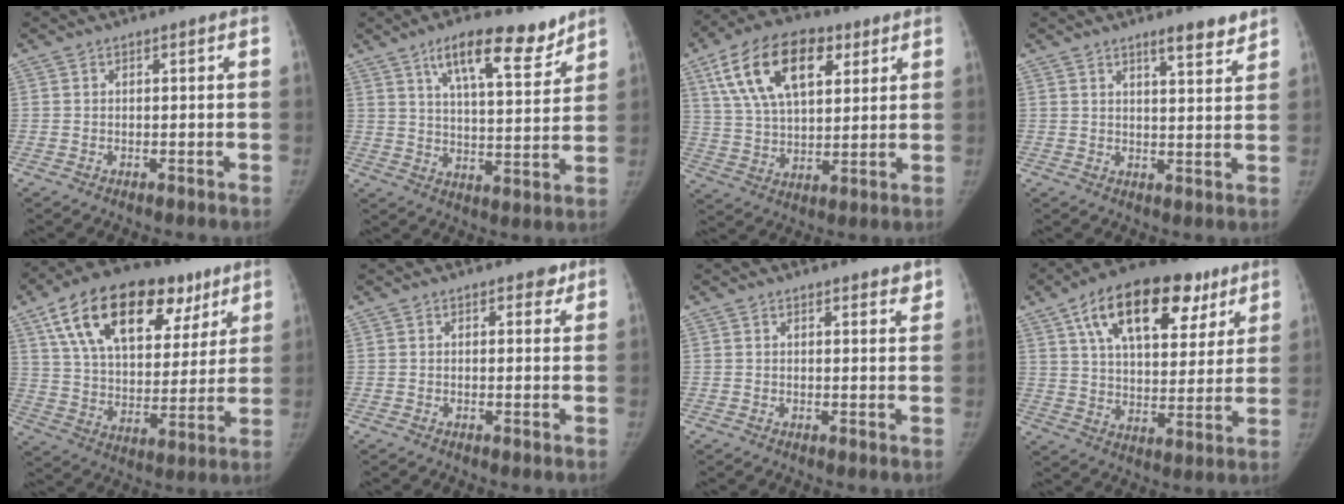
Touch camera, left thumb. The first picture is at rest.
{"total": 13.5, "force": [9.1, 4.5, 8.9], "torque": [-0.109, -0.046, 0.148]}
{"total": 19.0, "force": [8.4, 10.3, 13.5], "torque": [-0.220, -0.008, 0.149]}
{"total": 5.7, "force": [4.5, 1.1, 3.4], "torque": [-0.035, -0.032, 0.063]}
{"total": 26.9, "force": [13.9, 14.9, 17.5], "torque": [-0.254, 0.003, 0.229]}
{"total": 1.8, "force": [1.2, 1.1, 0.7], "torque": [0.010, -0.005, 0.013]}
{"total": 3.3, "force": [2.9, 1.0, 1.2], "torque": [0.003, -0.012, 0.031]}
{"total": 23.8, "force": [12.1, 12.5, 16.2], "torque": [-0.220, -0.002, 0.194]}